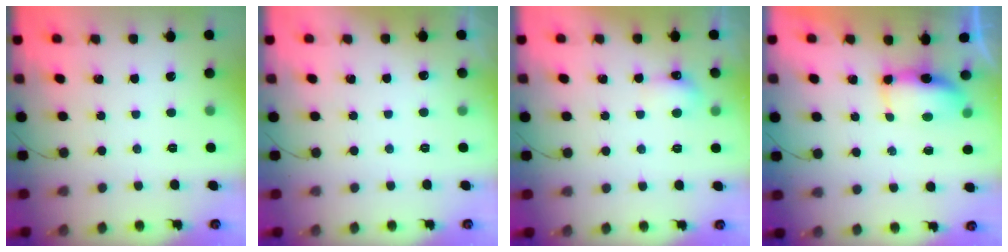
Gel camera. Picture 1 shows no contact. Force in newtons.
{"total": 11.1, "press": 2.1, "slide": 10.9}
{"total": 5.0, "press": 5.0, "slide": 0.9}
{"total": 7.4, "press": 6.7, "slide": 3.1}